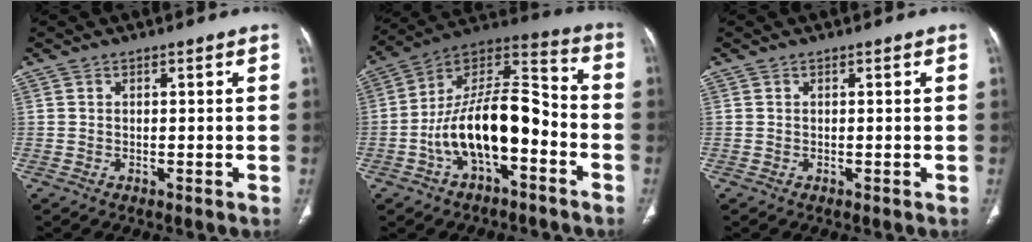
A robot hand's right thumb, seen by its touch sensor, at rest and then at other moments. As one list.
[{"total": 17.9, "force": [-5.4, 8.7, 14.7], "torque": [-0.242, 0.073, -0.092]}, {"total": 0.0}]